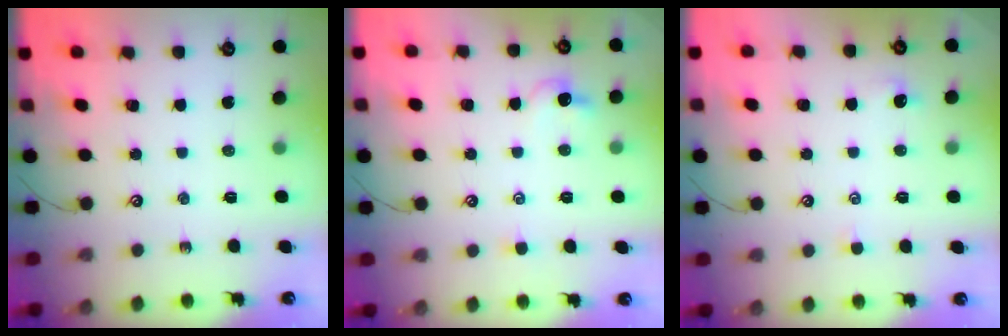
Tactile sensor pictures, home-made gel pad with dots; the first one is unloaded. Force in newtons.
{"total": 1.5, "press": 1.4, "slide": 0.6}
{"total": 1.0, "press": 1.0, "slide": 0.3}